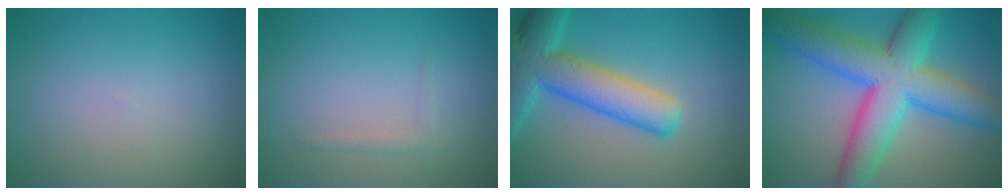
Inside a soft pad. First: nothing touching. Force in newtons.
{"total": 0.9, "press": 0.9, "slide": 0.0}
{"total": 8.1, "press": 8.1, "slide": 0.5}
{"total": 10.9, "press": 10.9, "slide": 0.2}